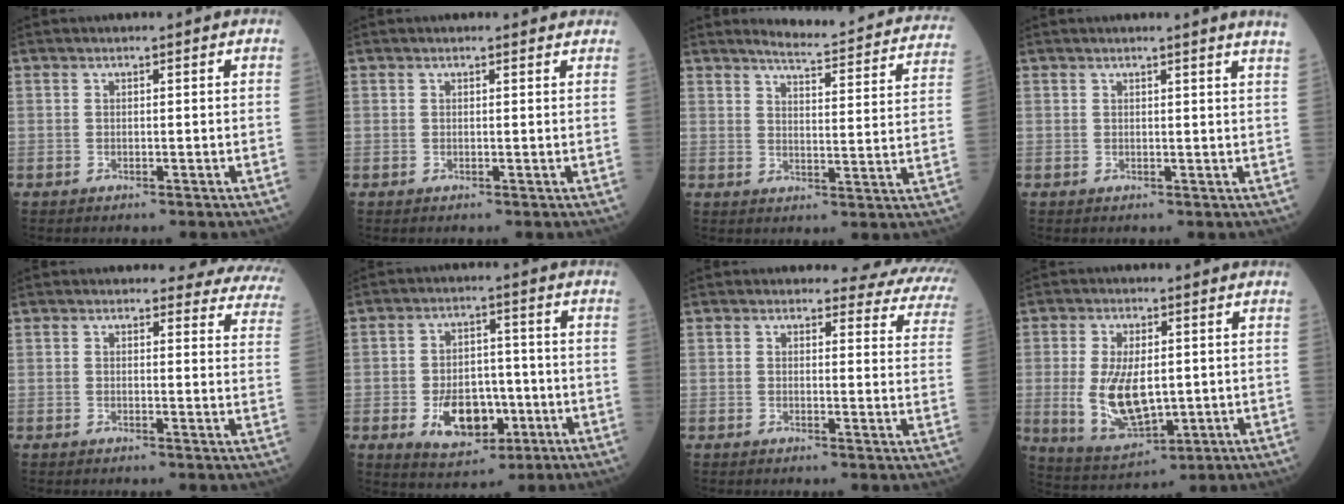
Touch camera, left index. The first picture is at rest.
{"total": 1.8, "force": [1.7, 0.5, 0.3], "torque": [-0.008, 0.004, 0.009]}
{"total": 18.1, "force": [16.8, 1.8, 6.3], "torque": [-0.074, -0.064, 0.184]}
{"total": 3.4, "force": [2.9, -0.9, 1.4], "torque": [-0.019, -0.013, 0.018]}
{"total": 12.8, "force": [12.2, 3.5, 1.5], "torque": [0.036, -0.066, 0.086]}
{"total": 9.4, "force": [-3.2, 5.9, 6.6], "torque": [-0.114, 0.006, -0.046]}
{"total": 10.5, "force": [9.8, 3.4, 1.9], "torque": [0.022, -0.050, 0.063]}
{"total": 10.2, "force": [-0.5, 4.7, 9.0], "torque": [-0.182, -0.009, 0.004]}